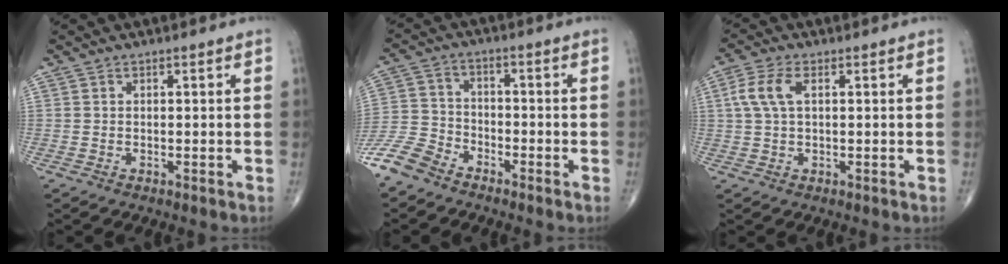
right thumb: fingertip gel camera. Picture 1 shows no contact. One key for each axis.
{"total": 8.3, "fx": -6.6, "fy": 4.2, "fz": 2.9, "tx": -0.061, "ty": 0.019, "tz": -0.144}
{"total": 5.5, "fx": 1.3, "fy": 2.7, "fz": 4.6, "tx": -0.118, "ty": 0.016, "tz": 0.024}